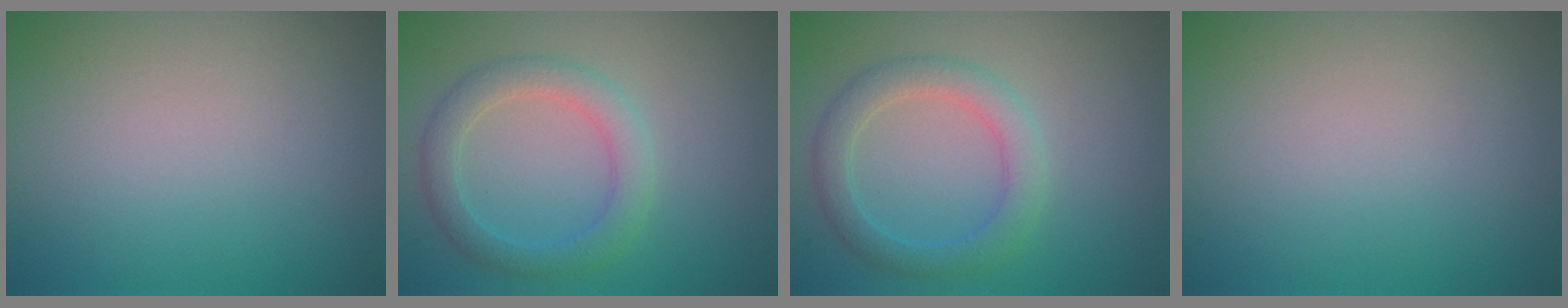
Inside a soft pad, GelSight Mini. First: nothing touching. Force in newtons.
{"total": 2.2, "press": 2.2, "slide": 0.3}
{"total": 2.2, "press": 2.2, "slide": 0.3}
{"total": 0.0}